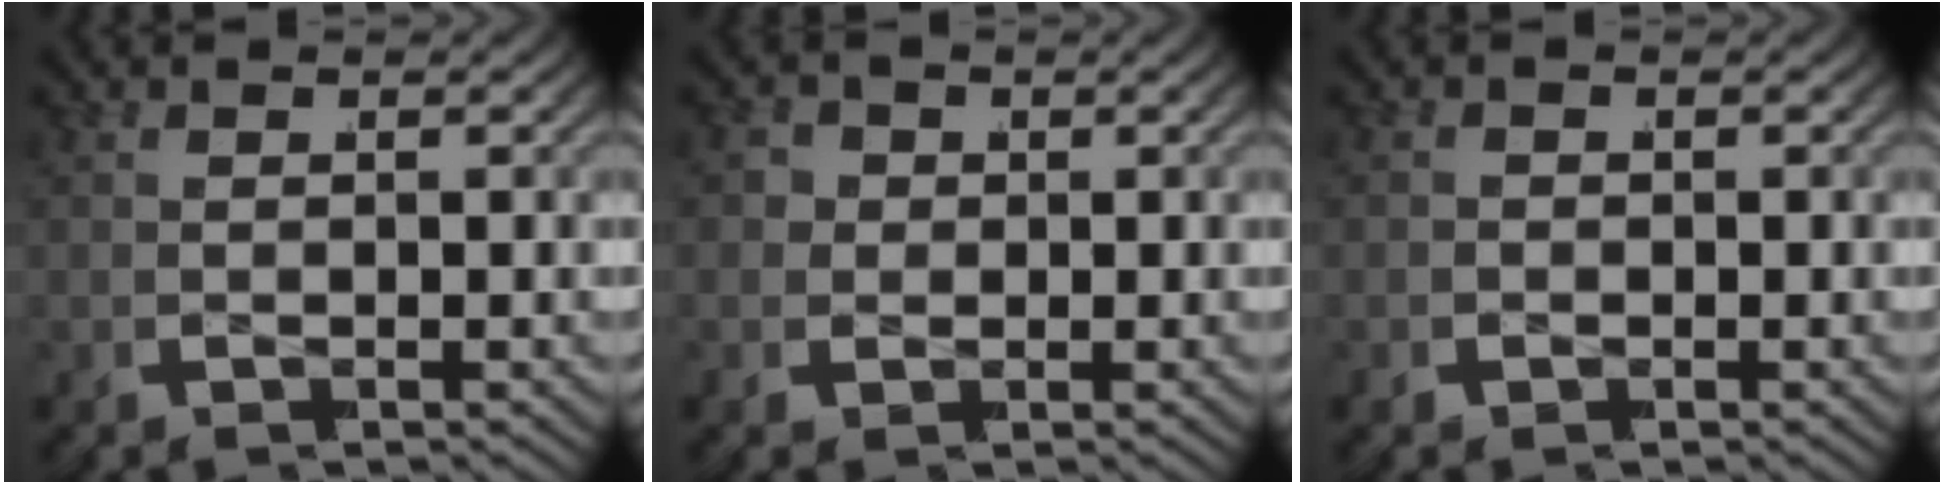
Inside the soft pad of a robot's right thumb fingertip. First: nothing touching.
{"total": 2.6, "force": [0.1, 2.4, 0.9], "torque": [-0.021, -0.009, 0.003]}
{"total": 0.6, "force": [-0.3, 0.5, 0.1], "torque": [0.000, 0.001, -0.008]}